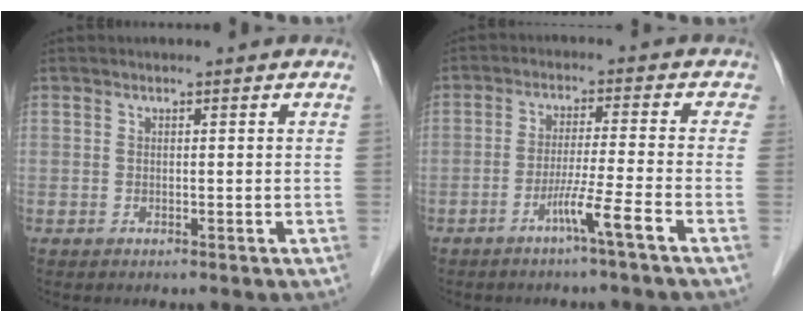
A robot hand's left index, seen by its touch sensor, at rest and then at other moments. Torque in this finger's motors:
{"motor_torque": [1.31, 0.45, 0.13, 0.06]}